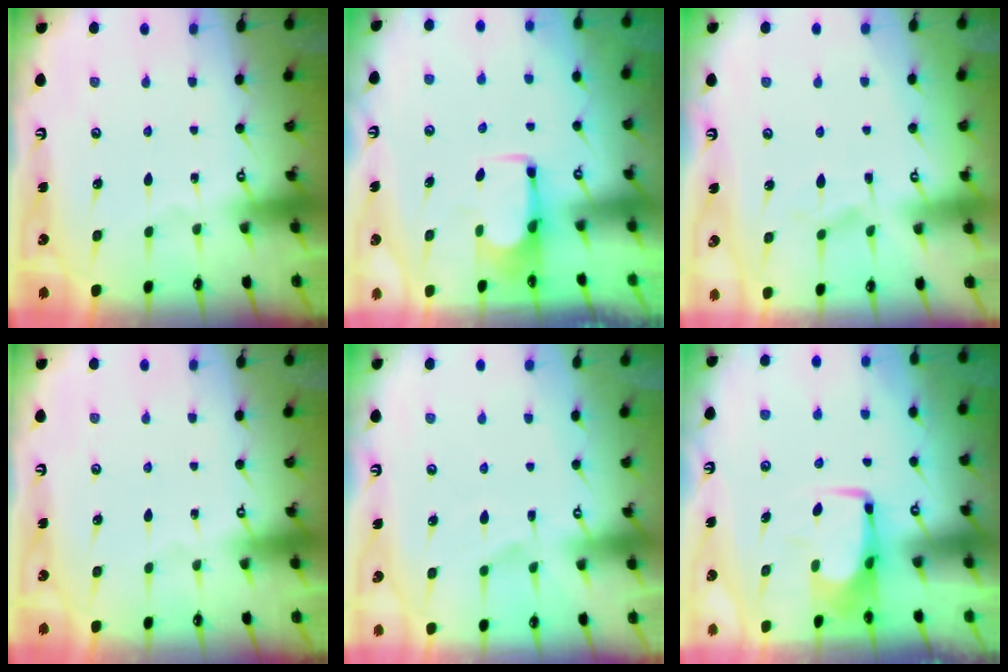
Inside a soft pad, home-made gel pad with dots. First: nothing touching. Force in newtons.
{"total": 1.8, "press": 1.6, "slide": 0.9}
{"total": 1.6, "press": 1.3, "slide": 0.9}
{"total": 0.0}
{"total": 4.8, "press": 4.6, "slide": 1.2}
{"total": 0.0}